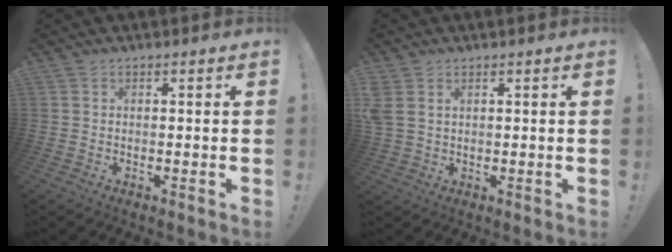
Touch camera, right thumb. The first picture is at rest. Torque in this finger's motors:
{"motor_torque": [0.01, -0.04, 0.49, 0.04, 0.05]}